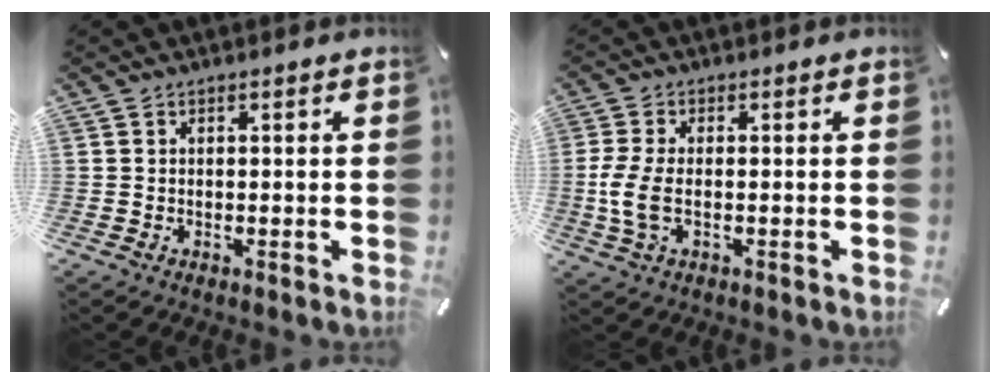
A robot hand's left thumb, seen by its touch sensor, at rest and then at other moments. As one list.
[{"total": 7.3, "force": [-0.9, 3.1, 6.5], "torque": [-0.148, -0.011, -0.018]}]